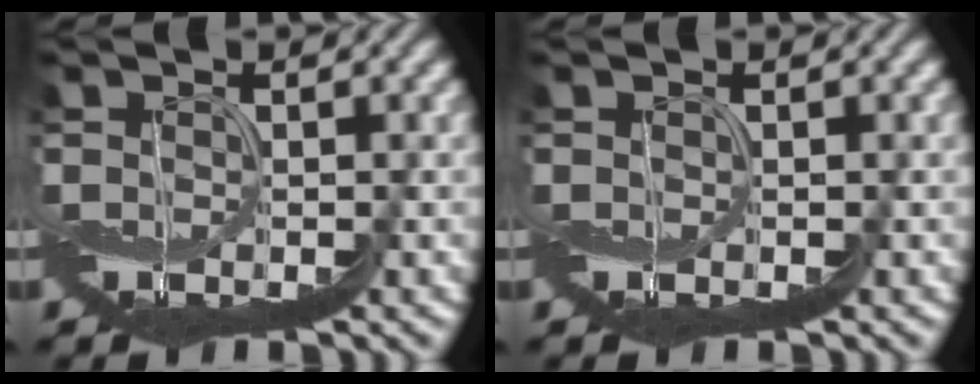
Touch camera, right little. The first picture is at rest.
{"total": 0.0}